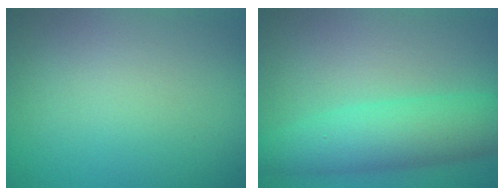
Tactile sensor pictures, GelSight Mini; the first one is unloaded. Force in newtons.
{"total": 6.1, "press": 6.1, "slide": 0.1}